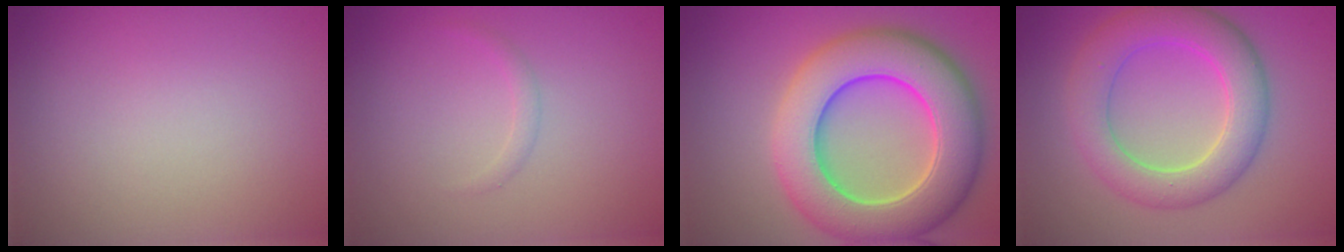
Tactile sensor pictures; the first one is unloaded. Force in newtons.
{"total": 0.8, "press": 0.8, "slide": 0.1}
{"total": 11.1, "press": 11.1, "slide": 0.3}
{"total": 6.2, "press": 6.2, "slide": 0.6}